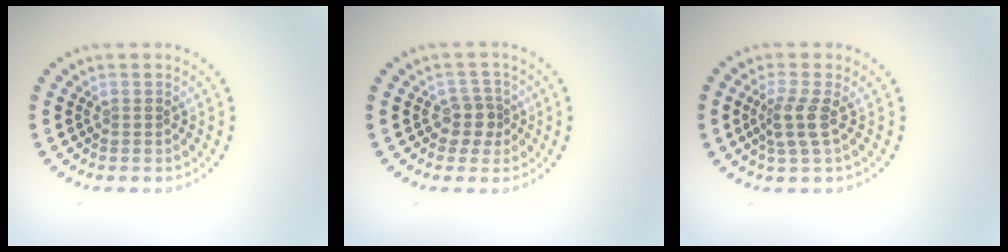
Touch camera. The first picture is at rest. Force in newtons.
{"total": 2.2, "press": 1.8, "slide": 1.2}
{"total": 2.5, "press": 1.9, "slide": 1.6}